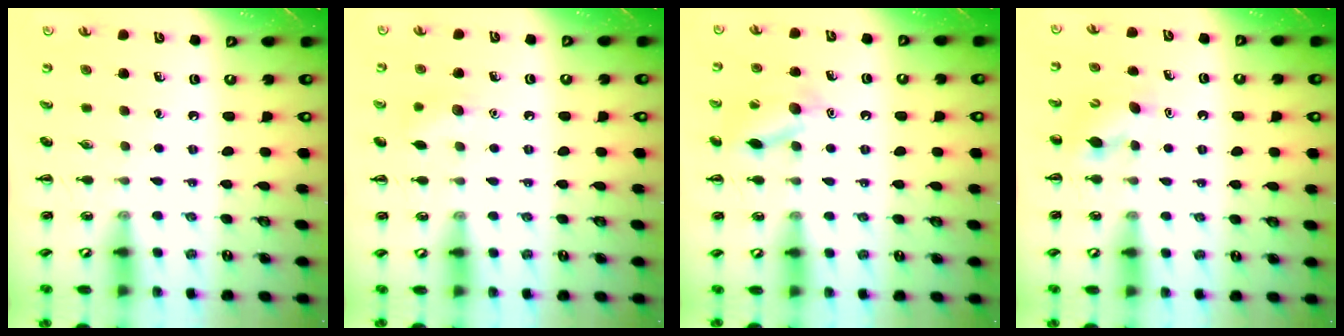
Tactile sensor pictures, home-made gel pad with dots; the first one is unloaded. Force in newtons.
{"total": 7.6, "press": 7.4, "slide": 2.0}
{"total": 11.5, "press": 11.4, "slide": 1.6}
{"total": 4.6, "press": 4.5, "slide": 0.9}